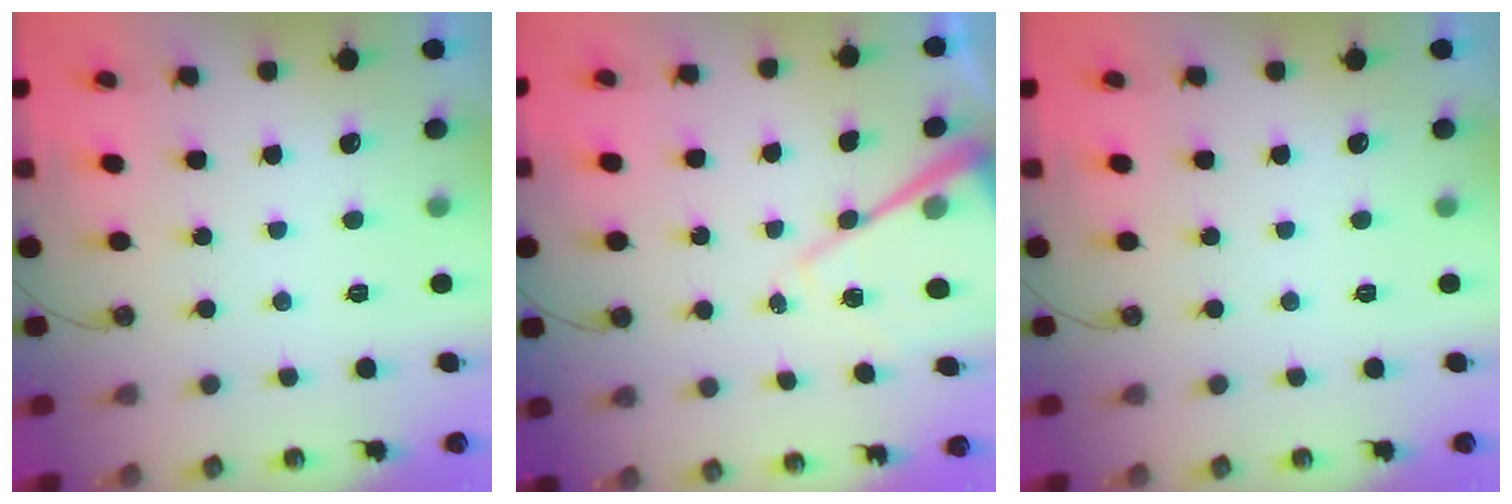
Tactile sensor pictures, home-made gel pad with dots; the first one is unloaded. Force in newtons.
{"total": 13.2, "press": 13.2, "slide": 1.1}
{"total": 0.0}